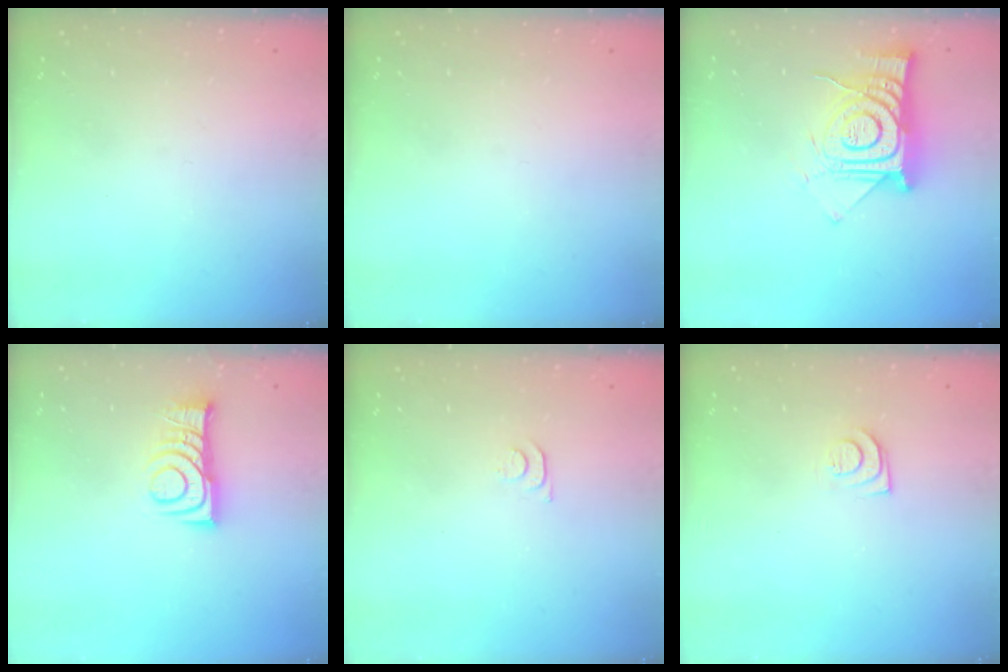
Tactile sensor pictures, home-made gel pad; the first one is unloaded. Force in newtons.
{"total": 0.0}
{"total": 14.7, "press": 14.6, "slide": 1.2}
{"total": 8.7, "press": 8.7, "slide": 0.8}
{"total": 4.3, "press": 4.2, "slide": 0.5}
{"total": 7.9, "press": 7.8, "slide": 0.7}